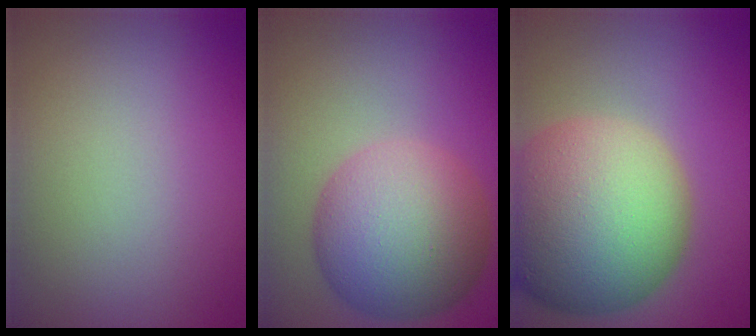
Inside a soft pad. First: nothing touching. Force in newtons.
{"total": 9.5, "press": 9.5, "slide": 0.3}
{"total": 14.6, "press": 14.6, "slide": 1.3}